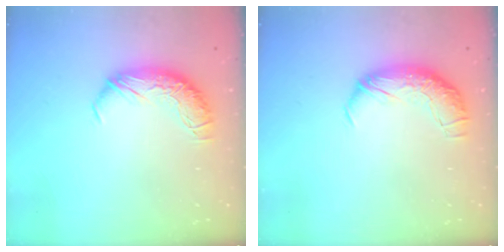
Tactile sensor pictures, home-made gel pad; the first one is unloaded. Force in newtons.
{"total": 2.3, "press": 0.9, "slide": 2.2}